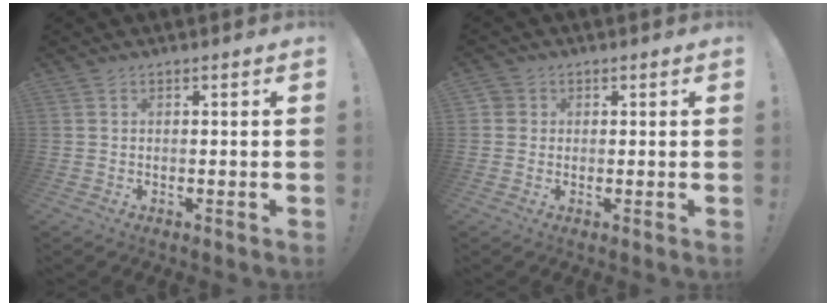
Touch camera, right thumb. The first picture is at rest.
{"total": 2.3, "force": [0.3, 2.2, 0.6], "torque": [-0.013, 0.006, 0.008]}